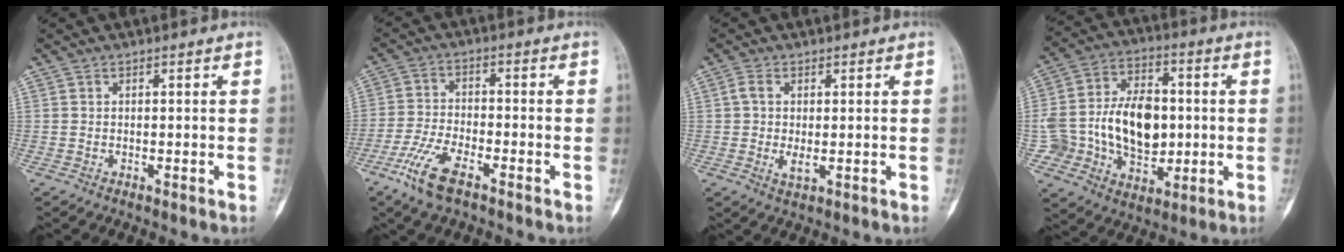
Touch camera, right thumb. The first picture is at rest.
{"total": 8.5, "force": [-5.3, 3.0, 5.9], "torque": [-0.137, 0.014, -0.104]}
{"total": 3.9, "force": [0.1, 1.9, 3.4], "torque": [-0.071, -0.002, 0.002]}
{"total": 18.8, "force": [-0.8, 12.9, 13.6], "torque": [-0.205, 0.022, -0.002]}